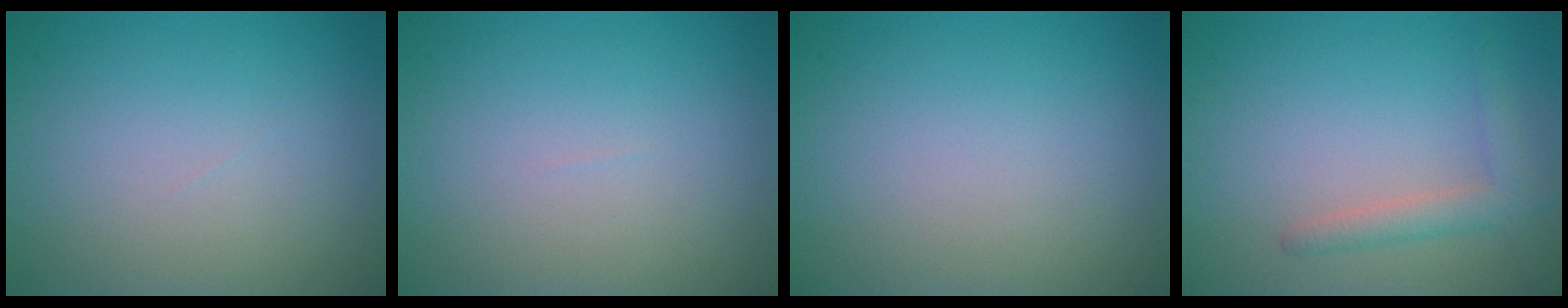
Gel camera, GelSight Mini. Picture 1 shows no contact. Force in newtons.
{"total": 0.0}
{"total": 0.0}
{"total": 2.2, "press": 2.1, "slide": 0.2}